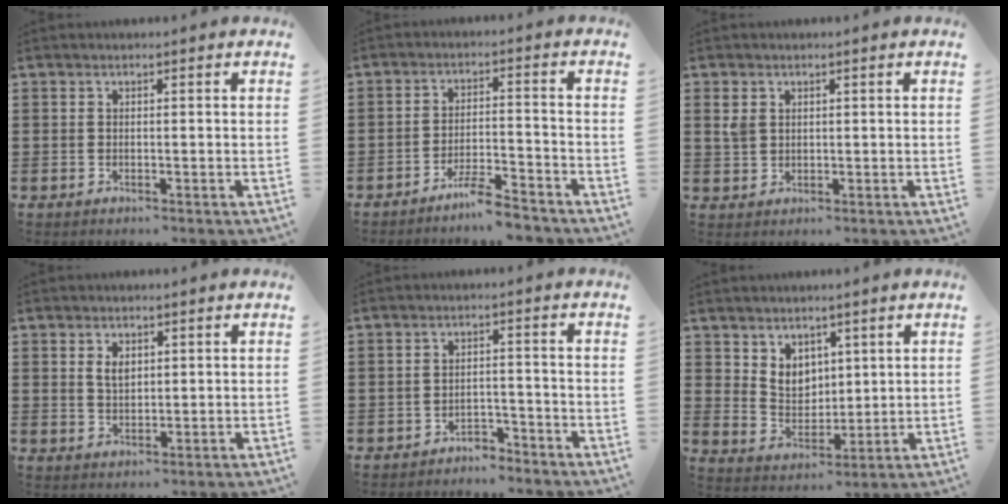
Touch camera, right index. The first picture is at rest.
{"total": 5.0, "force": [-4.5, 0.1, 2.2], "torque": [-0.045, -0.002, -0.086]}
{"total": 2.3, "force": [1.1, 1.8, 1.1], "torque": [-0.026, 0.007, 0.021]}
{"total": 2.7, "force": [1.0, 1.6, 1.9], "torque": [-0.041, 0.006, 0.018]}
{"total": 2.8, "force": [-2.8, 0.4, 0.1], "torque": [-0.011, 0.000, -0.058]}
{"total": 5.4, "force": [3.4, 4.1, 1.2], "torque": [-0.036, -0.004, 0.062]}